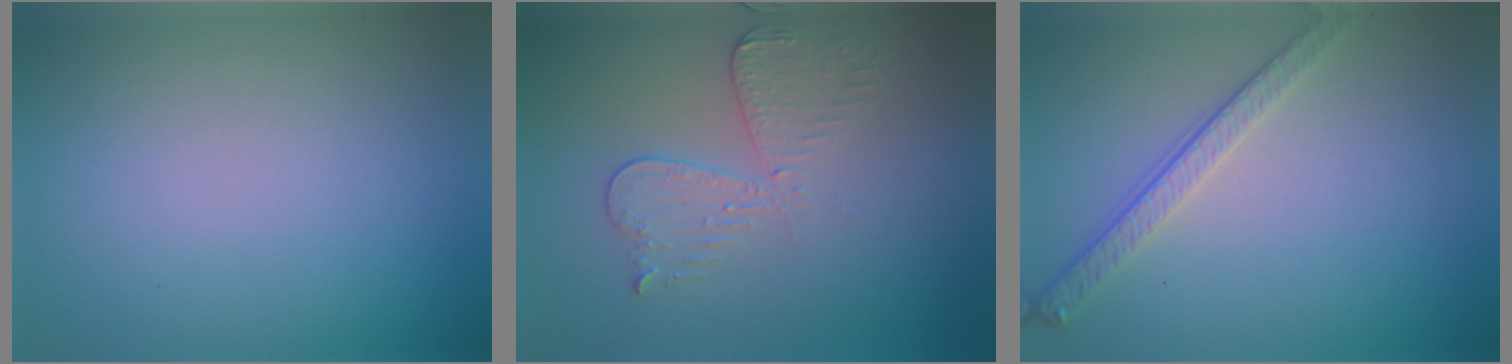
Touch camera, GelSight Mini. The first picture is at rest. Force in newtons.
{"total": 3.0, "press": 2.7, "slide": 1.2}
{"total": 2.8, "press": 2.5, "slide": 1.2}